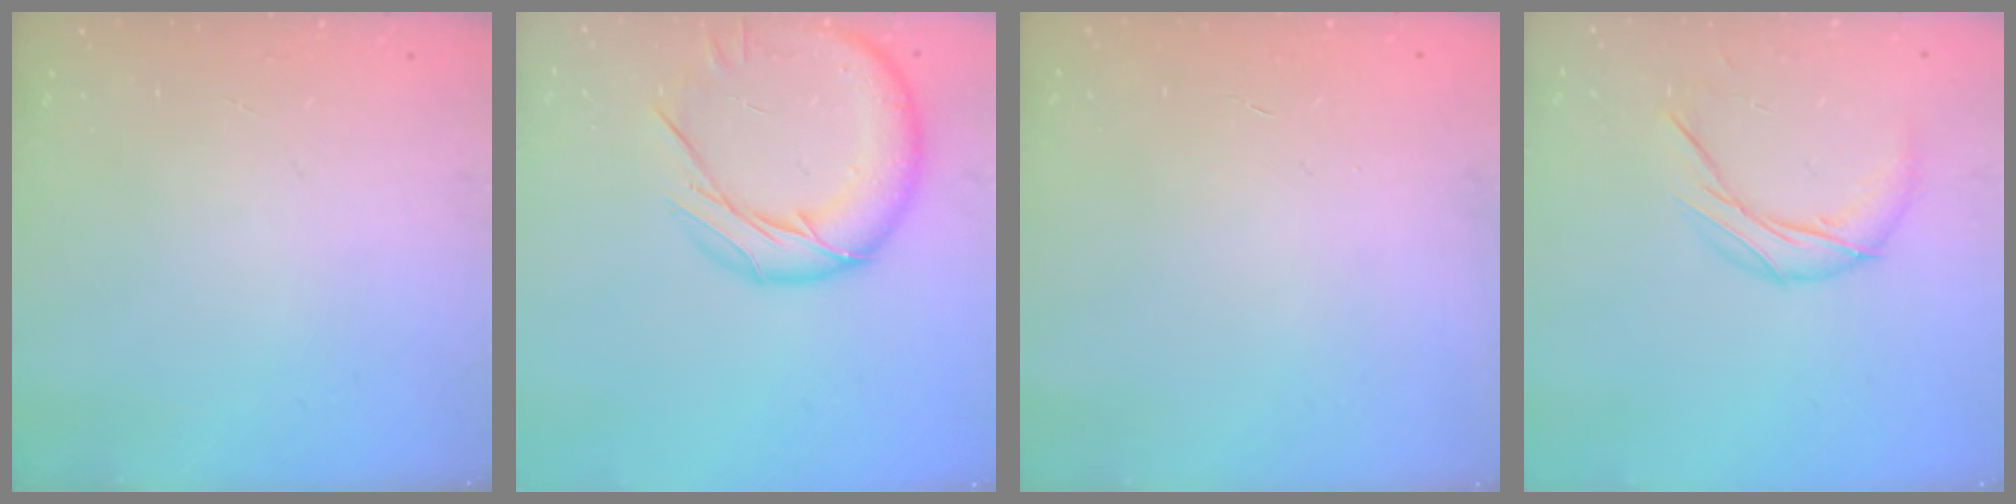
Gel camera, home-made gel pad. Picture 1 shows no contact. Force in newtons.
{"total": 16.5, "press": 16.5, "slide": 1.1}
{"total": 0.0}
{"total": 9.2, "press": 9.2, "slide": 0.4}